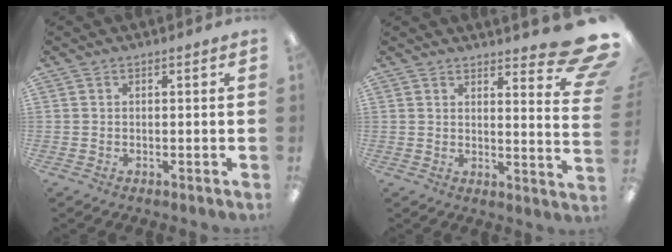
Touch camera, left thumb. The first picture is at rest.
{"total": 10.4, "force": [7.3, 2.6, 6.9], "torque": [-0.076, -0.061, 0.124]}